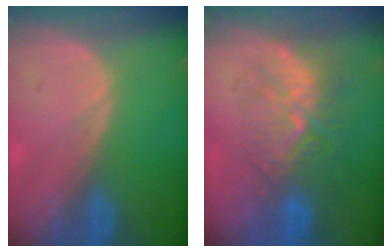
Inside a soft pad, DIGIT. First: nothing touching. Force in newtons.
{"total": 9.1, "press": 8.4, "slide": 3.5}